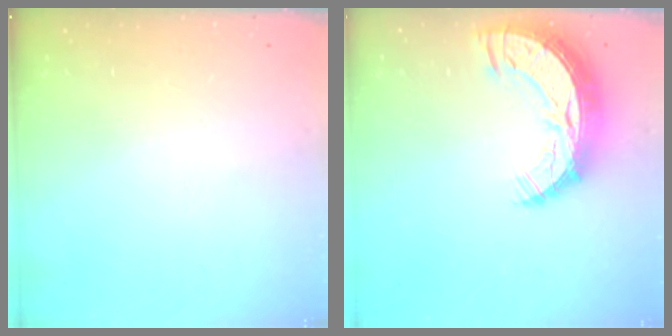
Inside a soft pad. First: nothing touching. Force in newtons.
{"total": 14.4, "press": 14.3, "slide": 1.2}